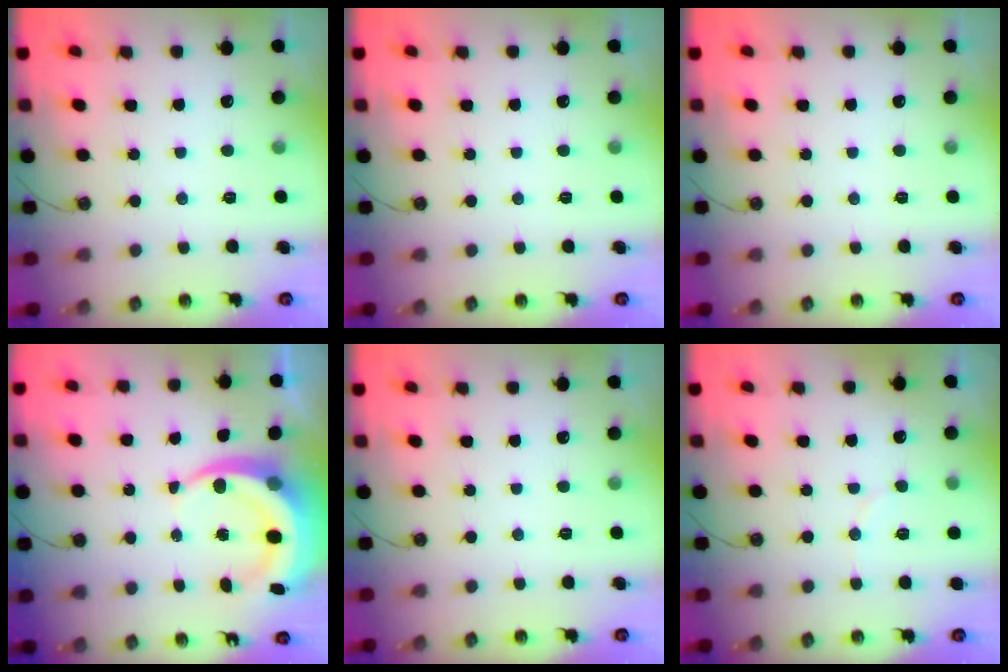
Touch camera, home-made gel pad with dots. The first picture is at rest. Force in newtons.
{"total": 0.0}
{"total": 0.0}
{"total": 9.7, "press": 9.6, "slide": 1.4}
{"total": 0.0}
{"total": 5.3, "press": 5.2, "slide": 1.1}